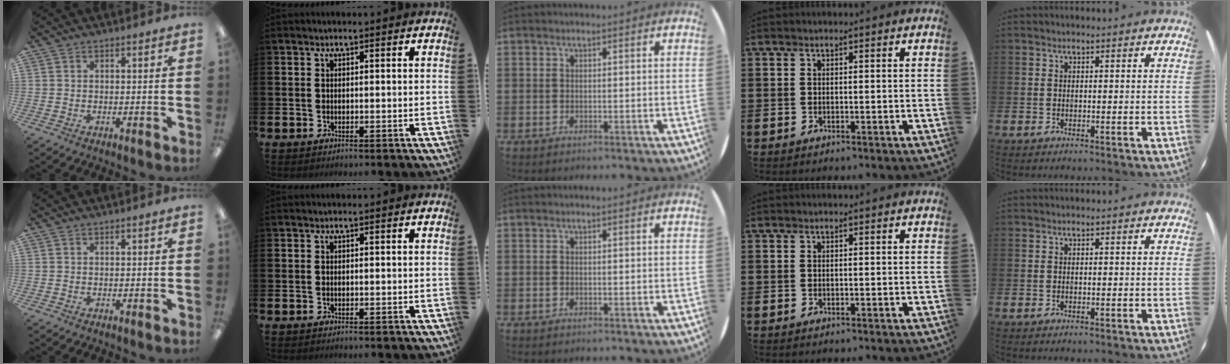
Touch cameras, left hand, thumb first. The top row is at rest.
{}